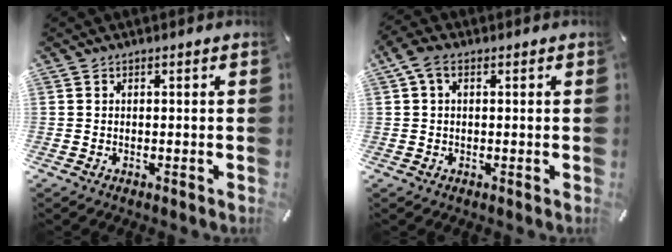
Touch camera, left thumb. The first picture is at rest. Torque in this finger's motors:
{"motor_torque": [0.74, 0.60, 0.48, -0.18, 0.00]}